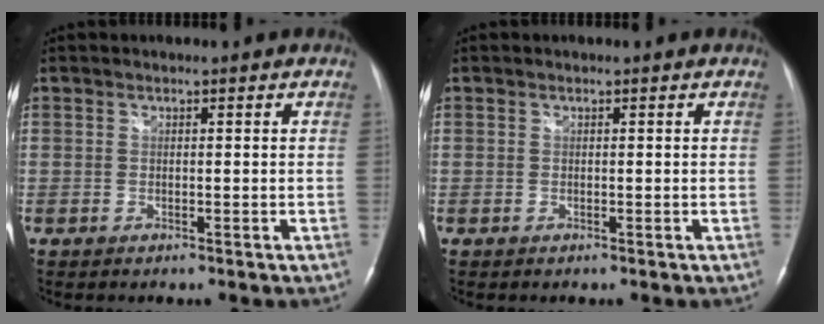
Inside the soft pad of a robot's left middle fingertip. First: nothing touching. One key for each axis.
{"total": 0.0}